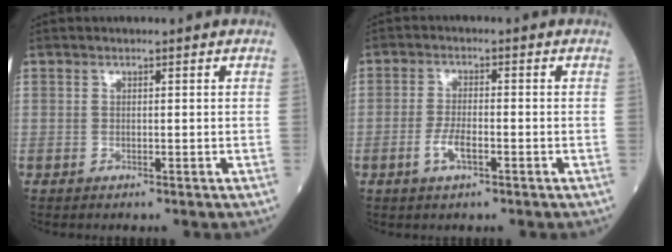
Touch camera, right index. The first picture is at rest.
{"total": 3.6, "force": [-1.4, 1.1, 3.1], "torque": [-0.065, 0.001, -0.026]}